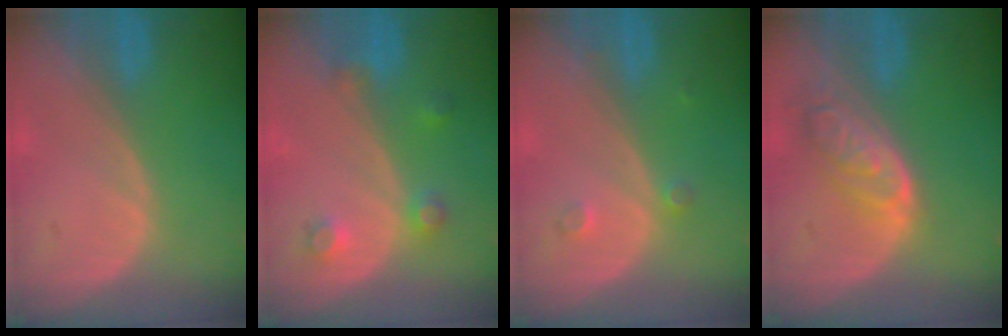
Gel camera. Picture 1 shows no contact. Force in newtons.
{"total": 3.6, "press": 3.4, "slide": 1.1}
{"total": 1.9, "press": 1.6, "slide": 1.0}
{"total": 6.3, "press": 5.7, "slide": 2.7}